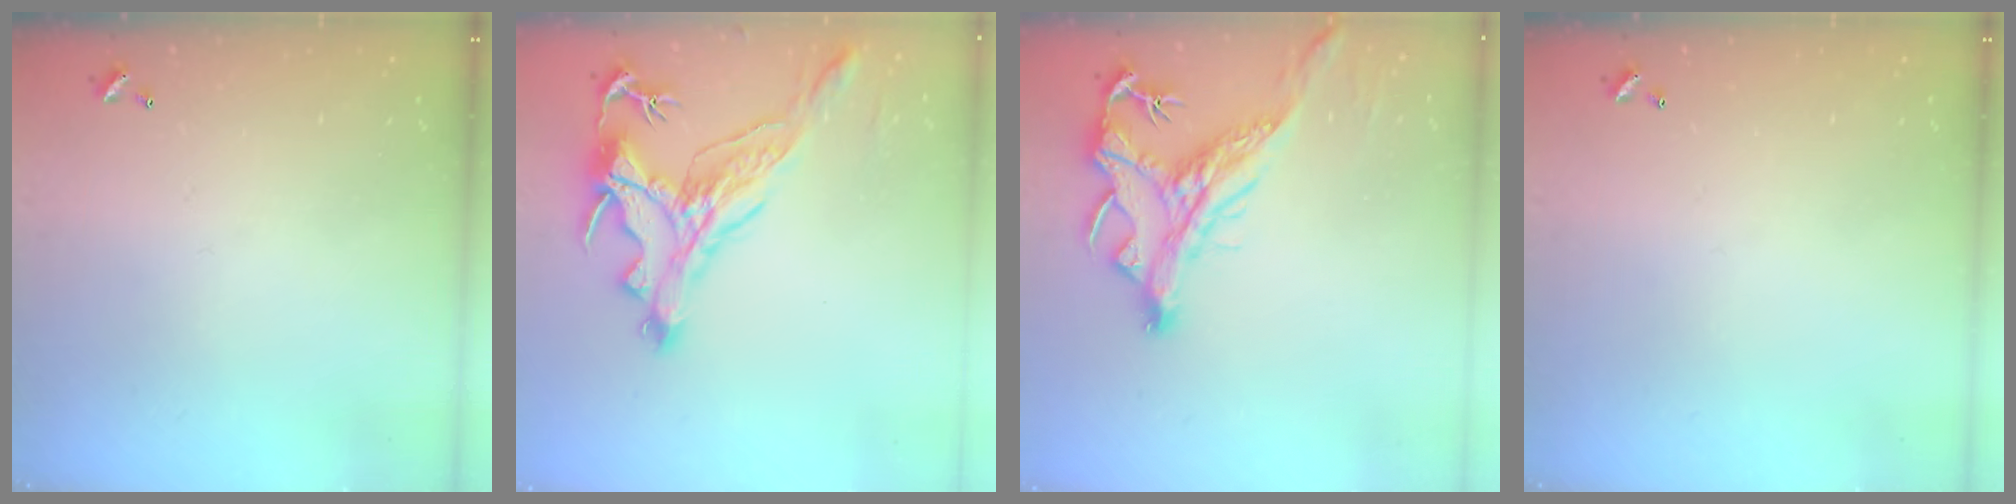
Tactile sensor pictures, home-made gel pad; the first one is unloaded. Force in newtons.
{"total": 3.9, "press": 3.5, "slide": 1.6}
{"total": 2.9, "press": 2.5, "slide": 1.4}
{"total": 0.0}